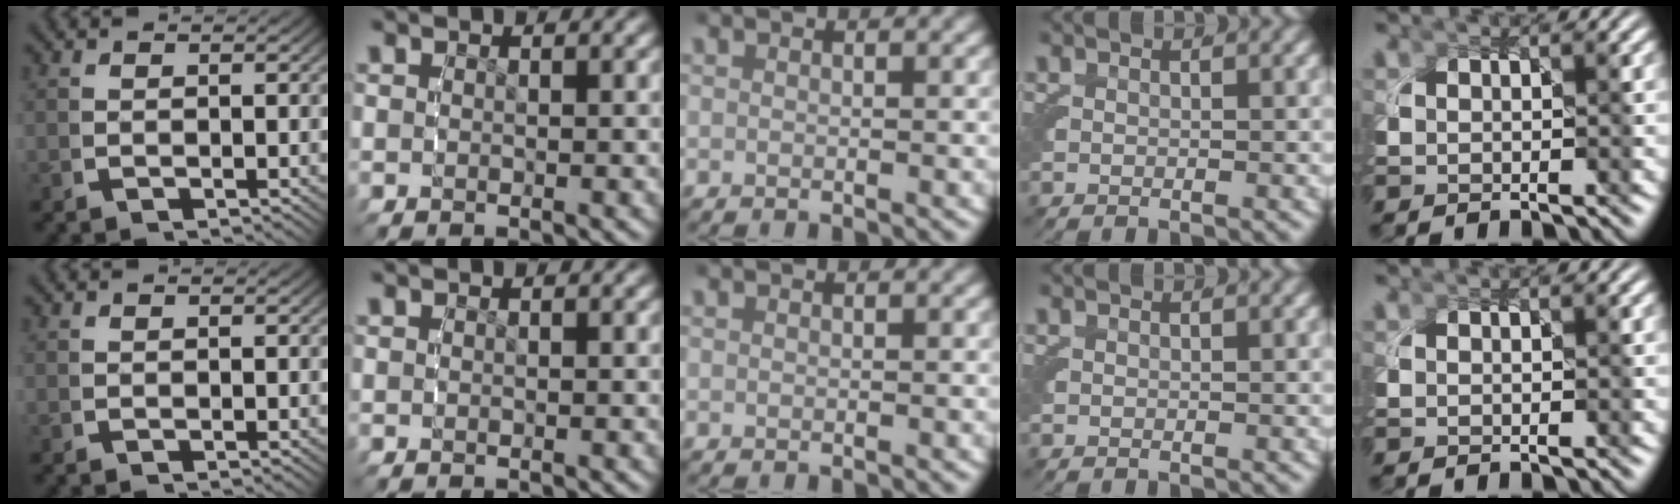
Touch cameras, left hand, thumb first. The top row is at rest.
{}